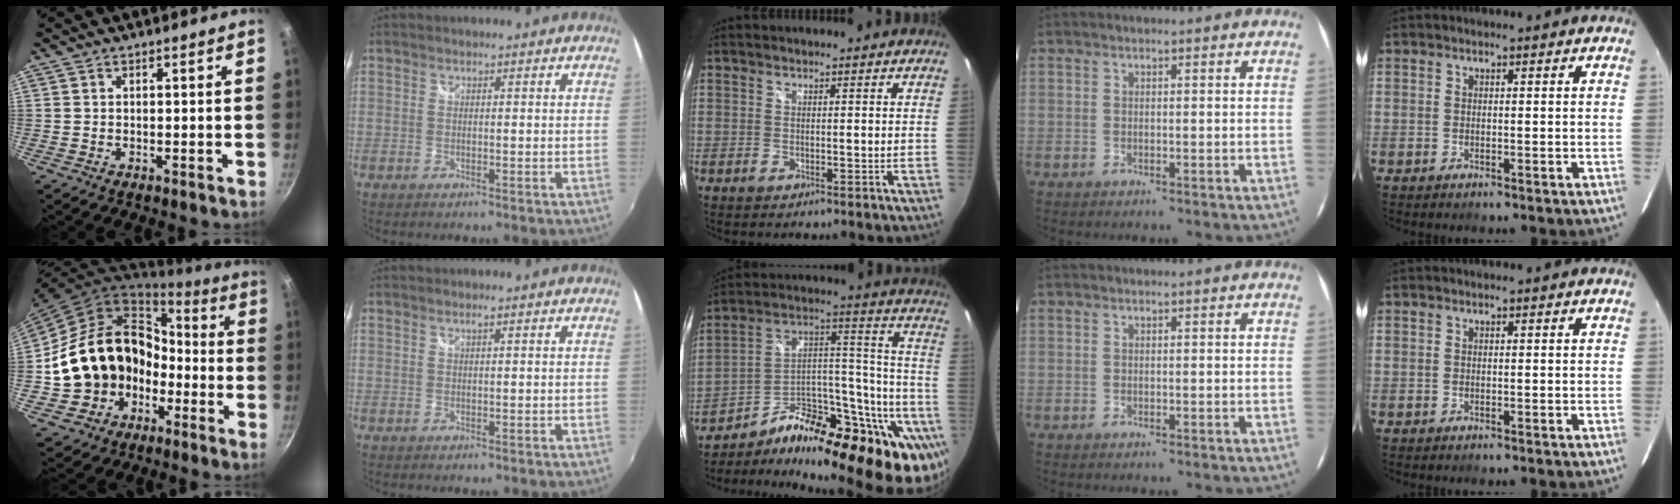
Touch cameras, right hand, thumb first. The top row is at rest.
{"thumb": {"total": 18.8, "force": [-4.4, 15.8, 9.3], "torque": [-0.127, 0.069, -0.049]}, "index": {"total": 0.5, "force": [0.3, -0.1, 0.4], "torque": [-0.006, 0.002, 0.005]}, "middle": {"total": 30.5, "force": [-20.0, 11.5, 20.0], "torque": [-0.263, 0.023, -0.301]}}